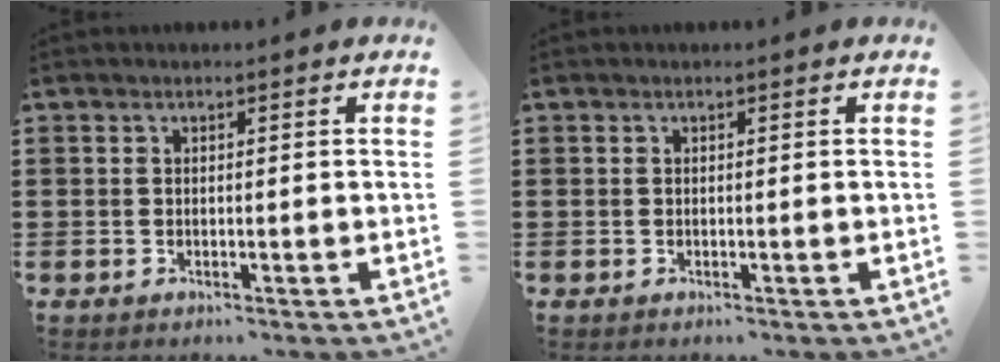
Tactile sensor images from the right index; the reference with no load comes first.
{"total": 0.0}